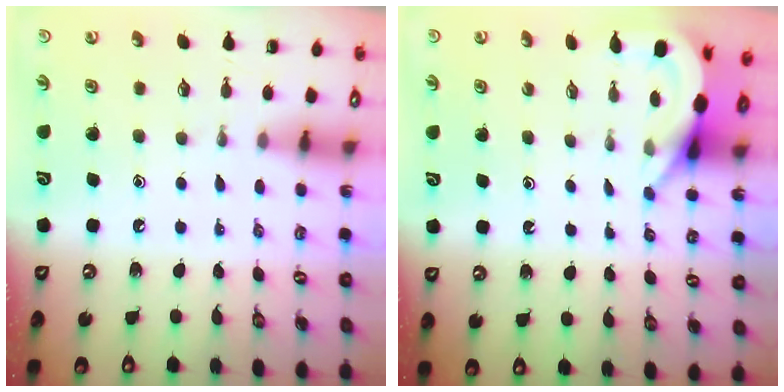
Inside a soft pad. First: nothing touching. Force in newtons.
{"total": 5.2, "press": 5.2, "slide": 0.2}